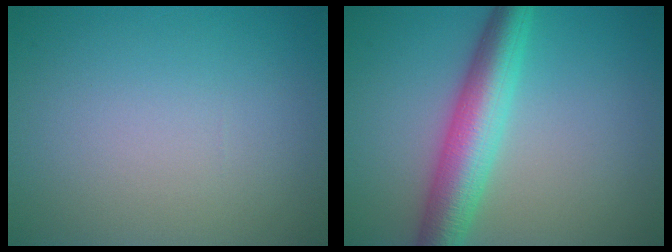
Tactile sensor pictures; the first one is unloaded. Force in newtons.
{"total": 6.3, "press": 6.3, "slide": 0.1}